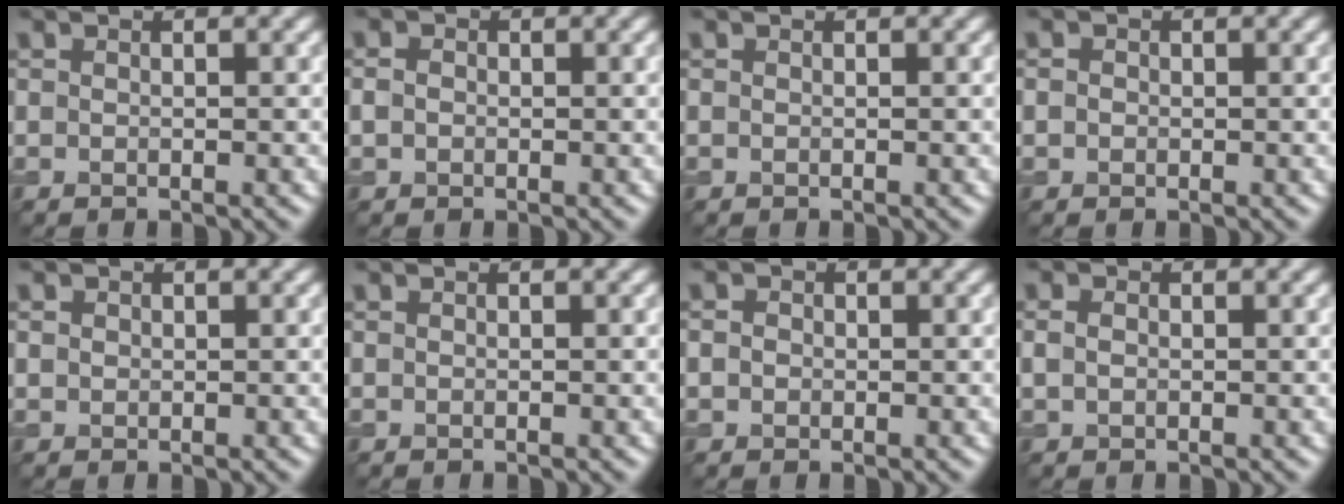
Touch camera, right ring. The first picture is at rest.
{"total": 1.1, "force": [0.0, 0.9, 0.6], "torque": [-0.011, 0.000, -0.003]}
{"total": 0.0}
{"total": 0.7, "force": [0.1, 0.7, 0.2], "torque": [-0.001, -0.003, -0.003]}
{"total": 0.6, "force": [0.2, 0.6, 0.1], "torque": [0.000, -0.001, 0.003]}
{"total": 0.0}
{"total": 1.0, "force": [0.1, 0.9, 0.4], "torque": [-0.008, 0.000, -0.003]}
{"total": 1.2, "force": [0.2, 0.9, 0.8], "torque": [-0.016, 0.003, 0.002]}